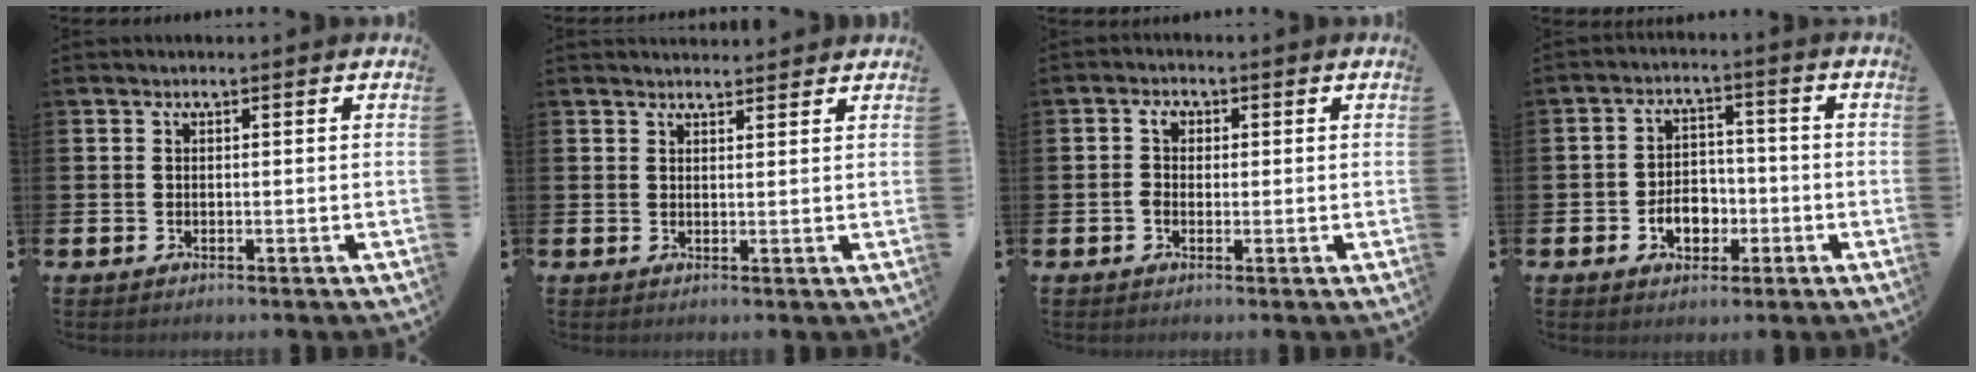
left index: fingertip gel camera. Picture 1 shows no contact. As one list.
[{"total": 1.9, "force": [1.8, 0.4, -0.2], "torque": [0.008, -0.010, 0.032]}, {"total": 2.3, "force": [0.2, 1.7, 1.5], "torque": [-0.010, 0.002, -0.003]}, {"total": 4.9, "force": [-1.7, 3.5, 2.9], "torque": [-0.035, 0.001, -0.039]}]